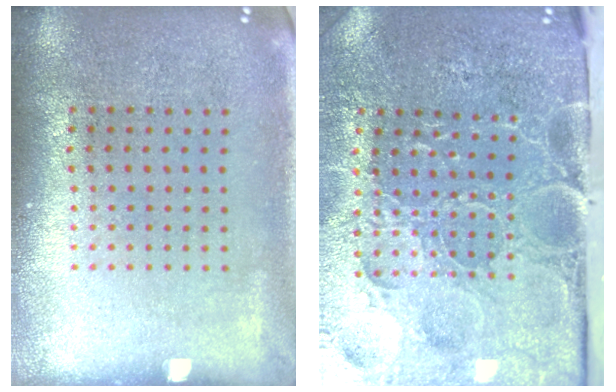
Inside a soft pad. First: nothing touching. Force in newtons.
{"total": 5.3, "press": 4.4, "slide": 3.0}